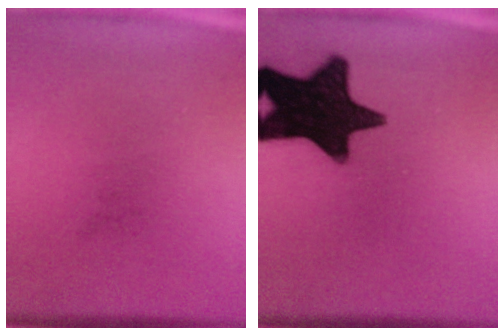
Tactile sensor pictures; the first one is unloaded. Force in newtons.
{"total": 17.5}